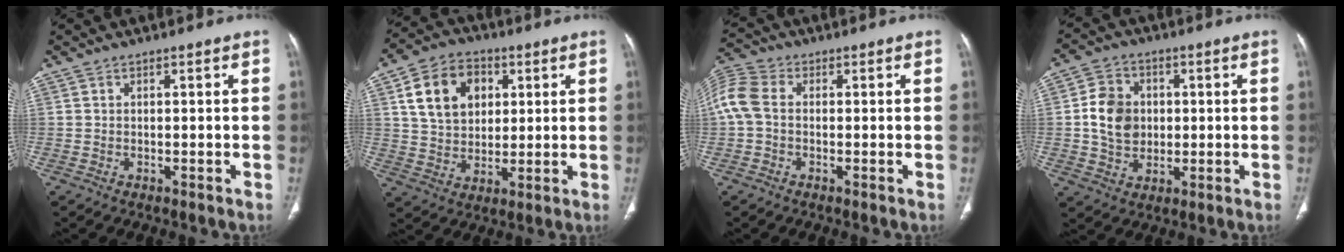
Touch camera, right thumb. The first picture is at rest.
{"total": 13.3, "force": [4.3, 9.9, 7.6], "torque": [-0.100, 0.001, 0.077]}
{"total": 7.5, "force": [-0.1, 5.4, 5.2], "torque": [-0.121, 0.020, -0.013]}
{"total": 9.6, "force": [0.4, 7.9, 5.4], "torque": [-0.074, 0.006, 0.006]}